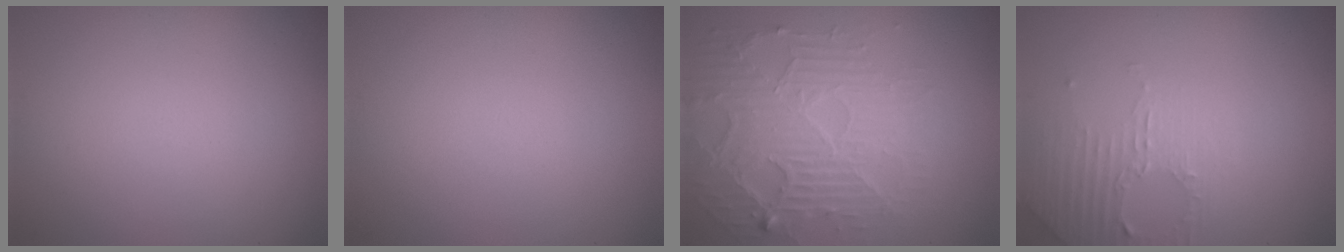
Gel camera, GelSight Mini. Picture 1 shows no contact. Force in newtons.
{"total": 0.0}
{"total": 4.7, "press": 4.1, "slide": 2.3}
{"total": 2.6, "press": 2.5, "slide": 0.7}